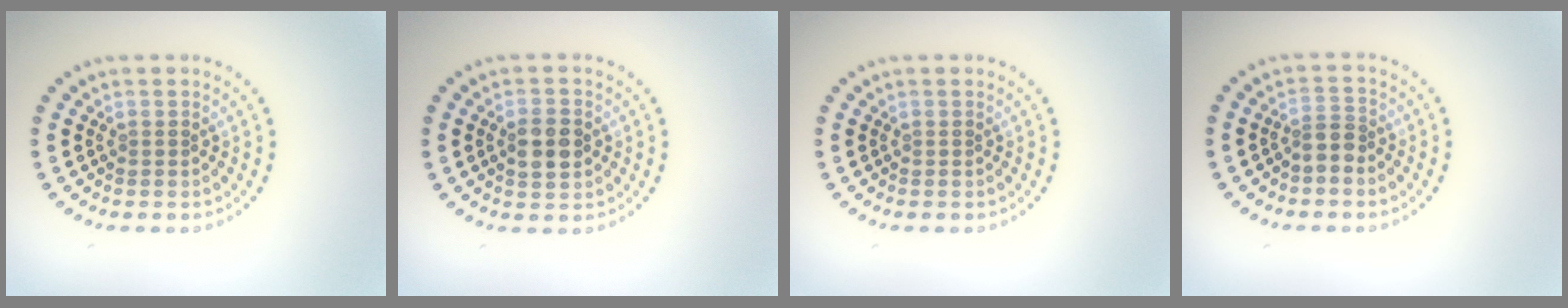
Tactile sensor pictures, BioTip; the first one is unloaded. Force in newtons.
{"total": 3.3, "press": 3.3, "slide": 0.3}
{"total": 0.0}
{"total": 2.1, "press": 1.6, "slide": 1.4}